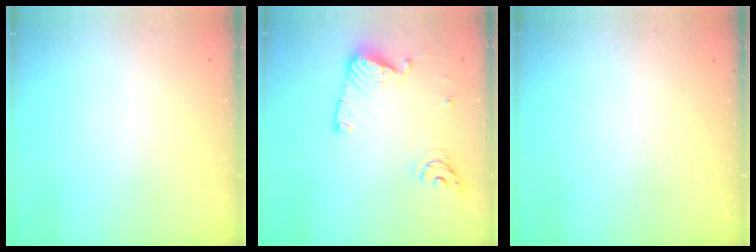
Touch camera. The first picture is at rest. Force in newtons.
{"total": 13.5, "press": 13.4, "slide": 1.2}
{"total": 0.0}